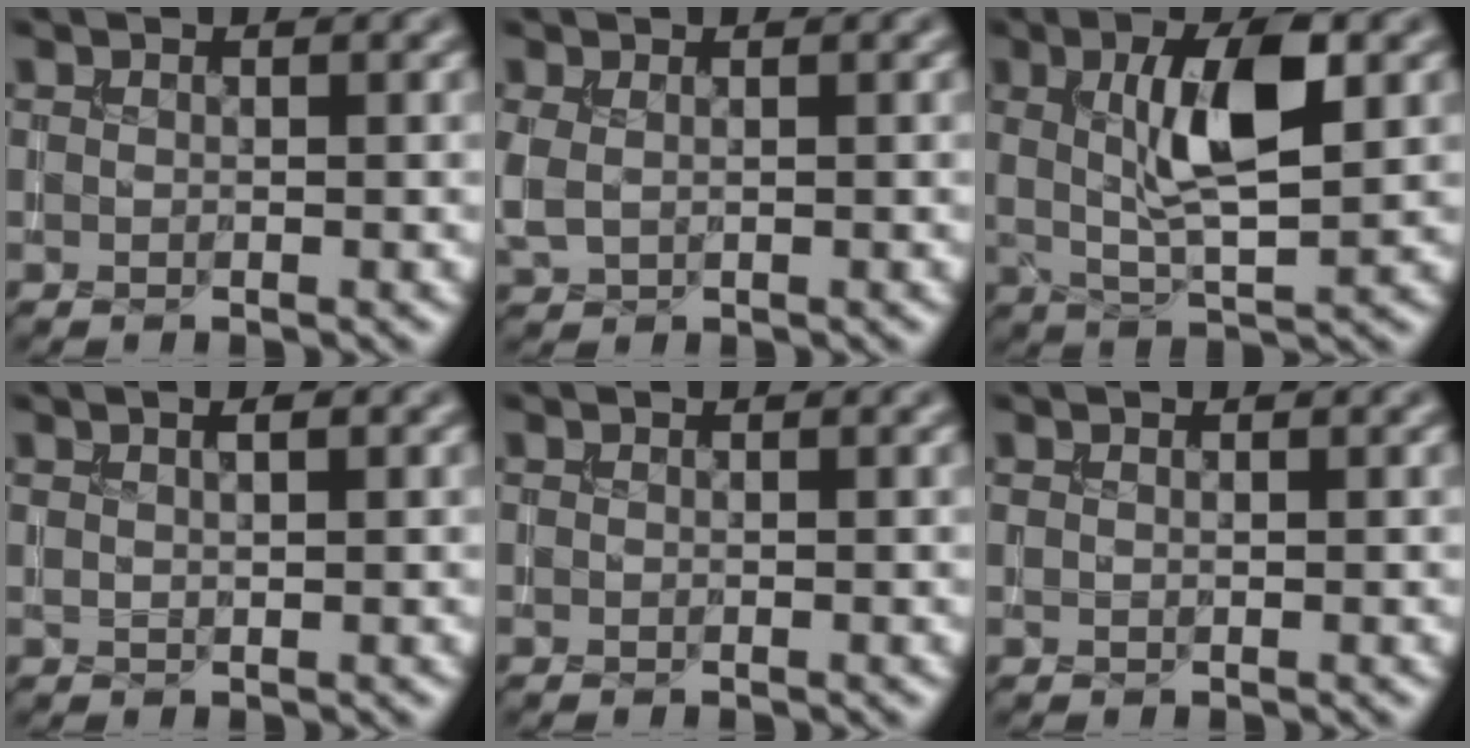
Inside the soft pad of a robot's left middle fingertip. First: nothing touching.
{"total": 1.9, "force": [0.2, 1.3, 1.4], "torque": [-0.041, -0.001, 0.006]}
{"total": 7.1, "force": [1.6, 2.1, 6.5], "torque": [-0.115, 0.005, 0.025]}
{"total": 1.1, "force": [0.5, 0.4, 0.9], "torque": [-0.015, -0.001, 0.012]}
{"total": 0.0}
{"total": 0.0}